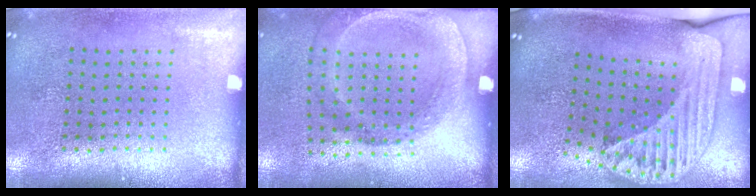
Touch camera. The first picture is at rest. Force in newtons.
{"total": 1.8, "press": 1.2, "slide": 1.4}
{"total": 2.7, "press": 1.8, "slide": 1.9}